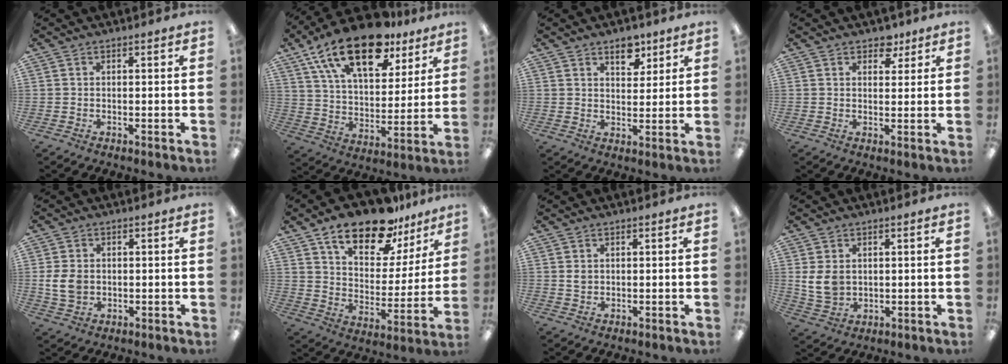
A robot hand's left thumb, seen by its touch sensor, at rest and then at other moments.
{"total": 22.1, "force": [14.5, 10.1, 13.2], "torque": [-0.223, -0.073, 0.254]}
{"total": 6.5, "force": [4.5, 3.6, 3.1], "torque": [-0.015, -0.026, 0.073]}
{"total": 4.7, "force": [3.3, 3.0, 1.6], "torque": [-0.008, -0.012, 0.056]}
{"total": 6.1, "force": [-0.1, 4.8, 3.8], "torque": [-0.091, 0.006, -0.001]}
{"total": 18.7, "force": [13.8, 8.4, 9.6], "torque": [-0.151, -0.083, 0.237]}
{"total": 1.7, "force": [0.5, 1.4, 0.9], "torque": [-0.020, 0.003, 0.009]}
{"total": 6.7, "force": [1.4, 5.2, 4.0], "torque": [-0.106, 0.002, 0.025]}